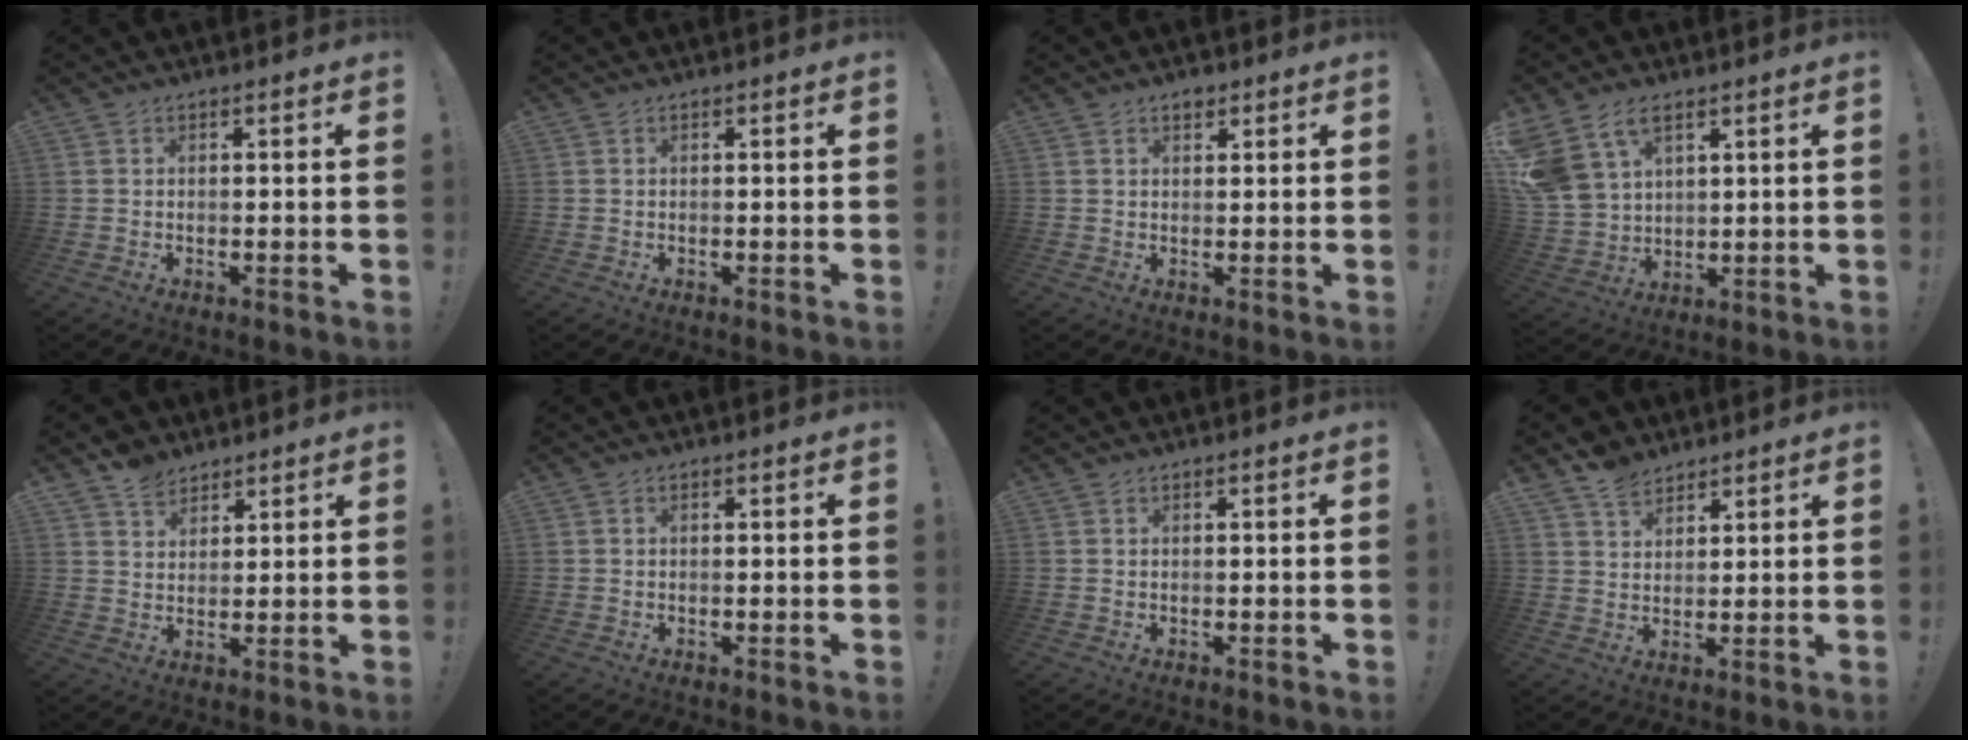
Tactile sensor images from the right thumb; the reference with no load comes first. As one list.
[{"total": 0.0}, {"total": 2.1, "force": [1.3, 1.4, 0.9], "torque": [0.000, -0.009, 0.021]}, {"total": 12.3, "force": [7.2, 8.0, 5.9], "torque": [-0.128, -0.035, 0.146]}, {"total": 6.4, "force": [4.8, 4.0, 1.3], "torque": [-0.019, -0.028, 0.093]}, {"total": 0.0}, {"total": 0.0}, {"total": 6.4, "force": [5.0, 3.6, 1.7], "torque": [-0.027, -0.030, 0.096]}]